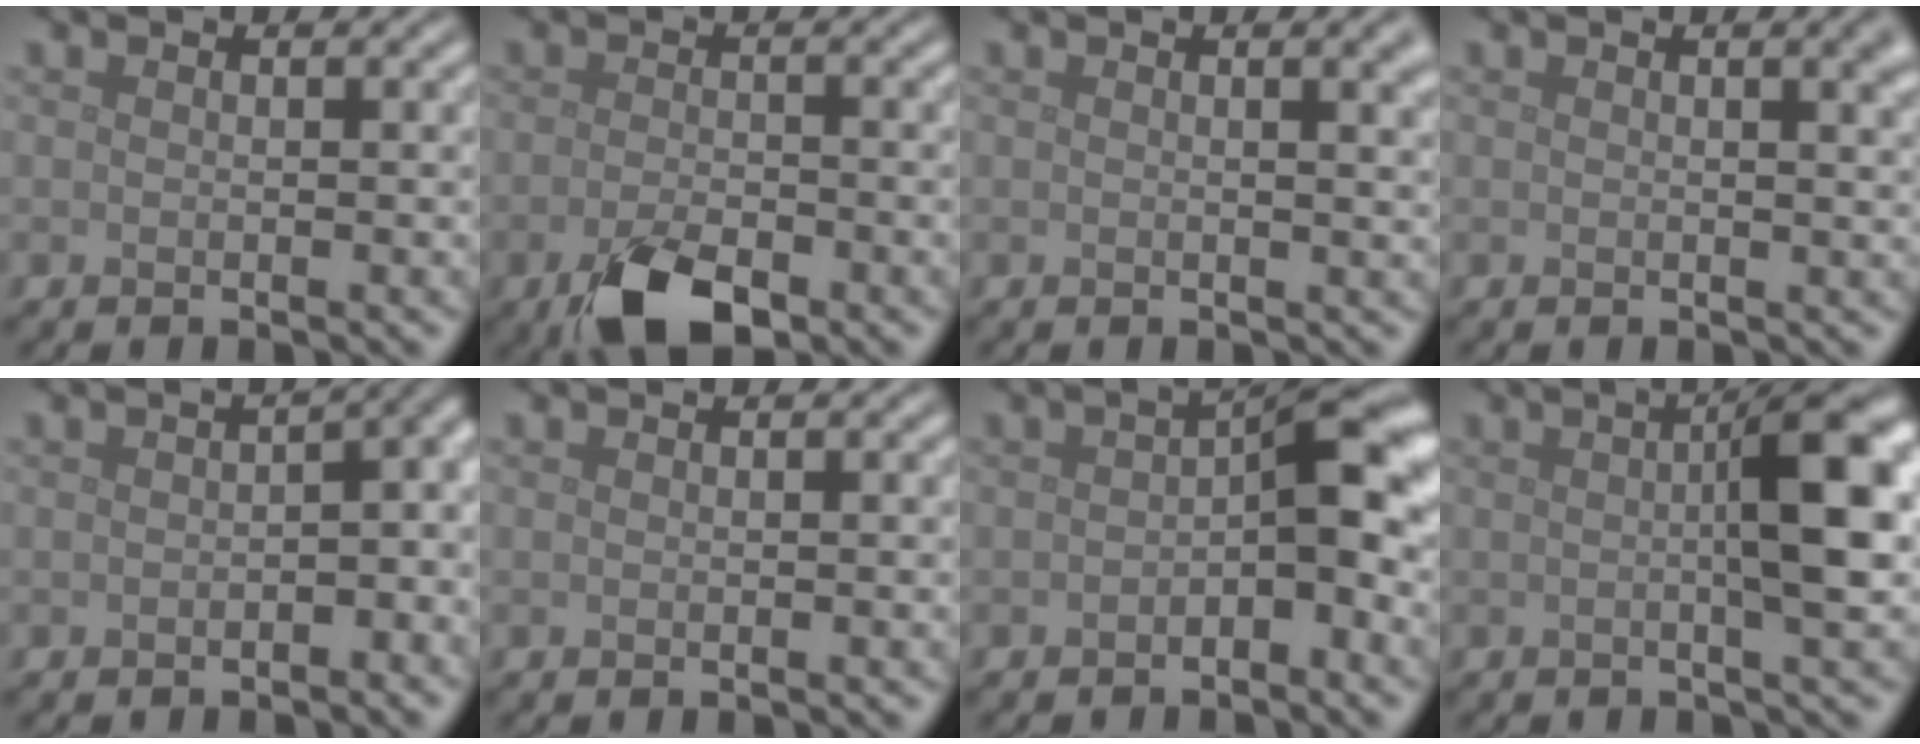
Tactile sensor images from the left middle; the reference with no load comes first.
{"total": 5.7, "force": [-3.2, 2.7, 3.9], "torque": [-0.075, -0.011, -0.059]}
{"total": 3.3, "force": [1.2, 1.3, 2.8], "torque": [-0.018, 0.007, 0.015]}
{"total": 3.3, "force": [1.2, 1.3, 2.8], "torque": [-0.018, 0.009, 0.014]}
{"total": 6.6, "force": [-0.6, 3.4, 5.7], "torque": [-0.017, 0.014, -0.007]}
{"total": 0.0}
{"total": 4.6, "force": [-0.6, 1.8, 4.2], "torque": [-0.054, 0.012, -0.016]}
{"total": 7.5, "force": [0.9, 1.6, 7.3], "torque": [-0.087, 0.015, 0.010]}